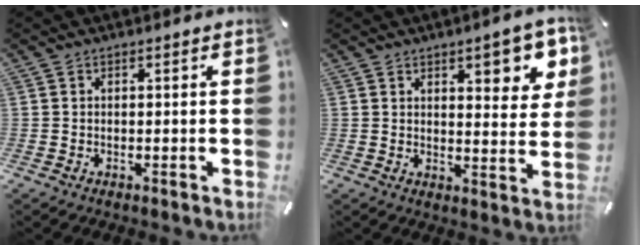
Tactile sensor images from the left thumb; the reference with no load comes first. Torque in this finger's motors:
{"motor_torque": [0.52, -0.01, 0.40, 0.38, -0.01]}